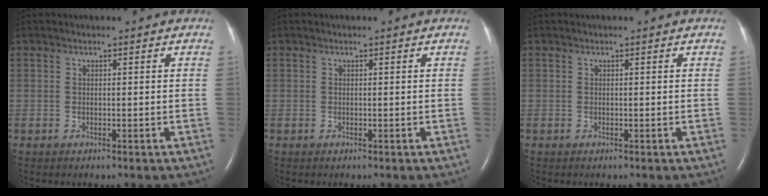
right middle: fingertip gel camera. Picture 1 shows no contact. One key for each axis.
{"total": 0.0}
{"total": 0.0}